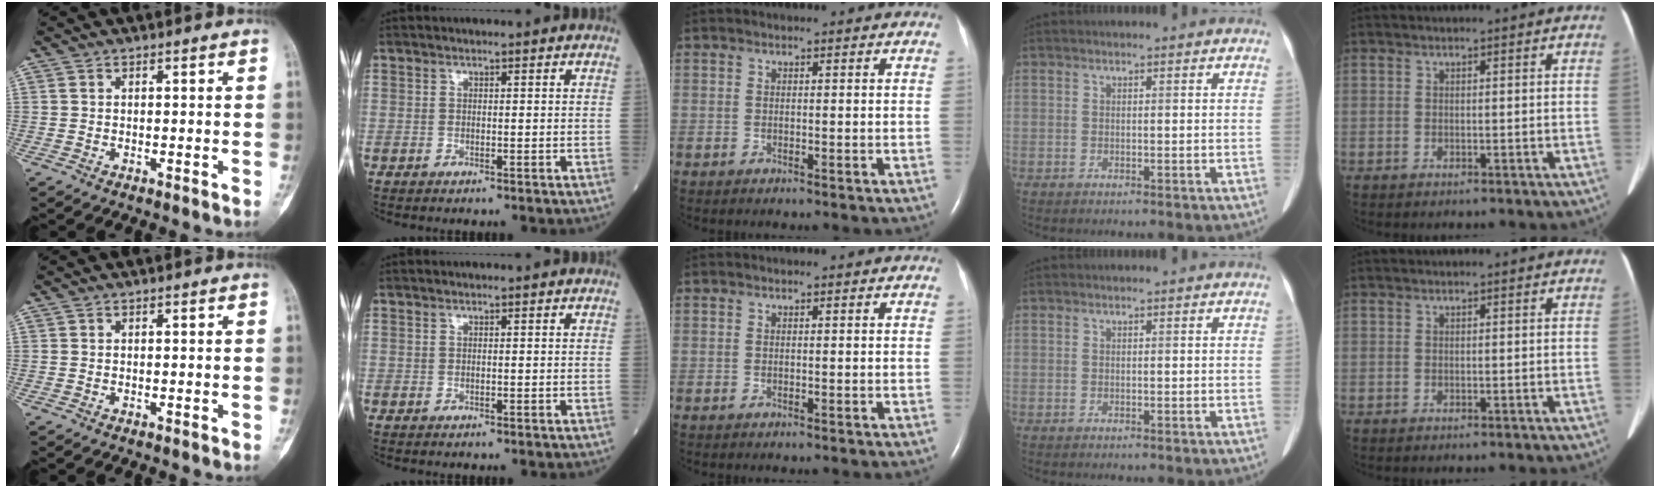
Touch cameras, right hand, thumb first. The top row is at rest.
{}